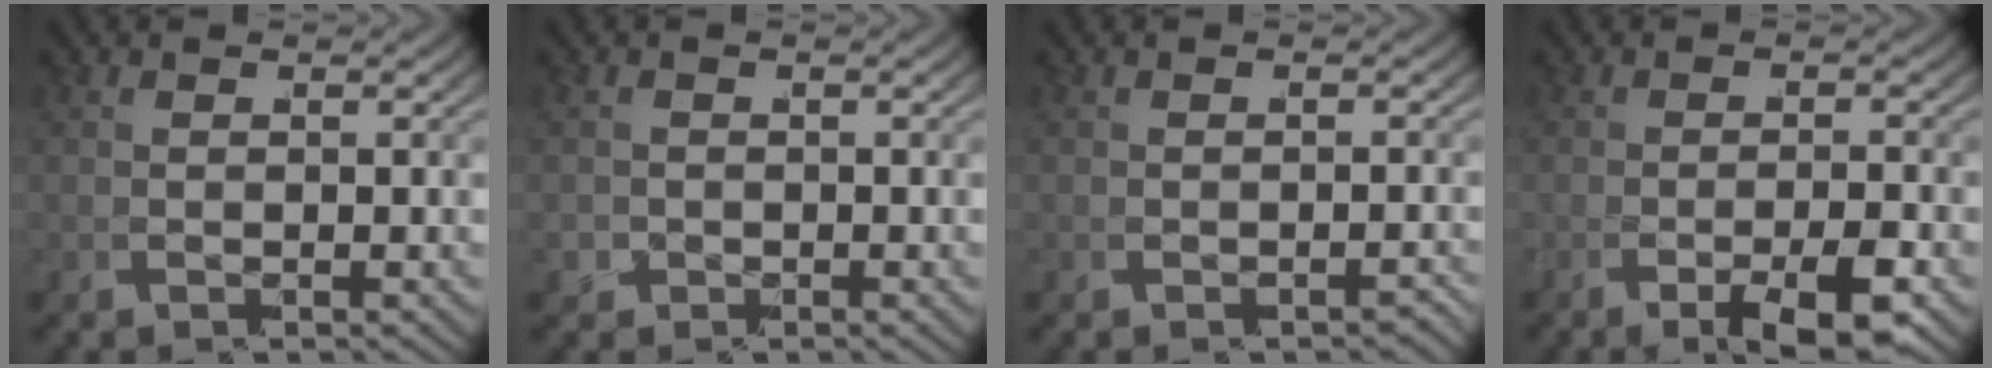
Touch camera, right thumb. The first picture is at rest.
{"total": 1.1, "force": [-0.7, 0.7, -0.5], "torque": [0.009, -0.011, 0.000]}
{"total": 1.1, "force": [-1.0, -0.2, -0.2], "torque": [-0.013, -0.008, -0.013]}
{"total": 3.2, "force": [-2.0, -0.4, 2.5], "torque": [-0.050, -0.001, -0.032]}